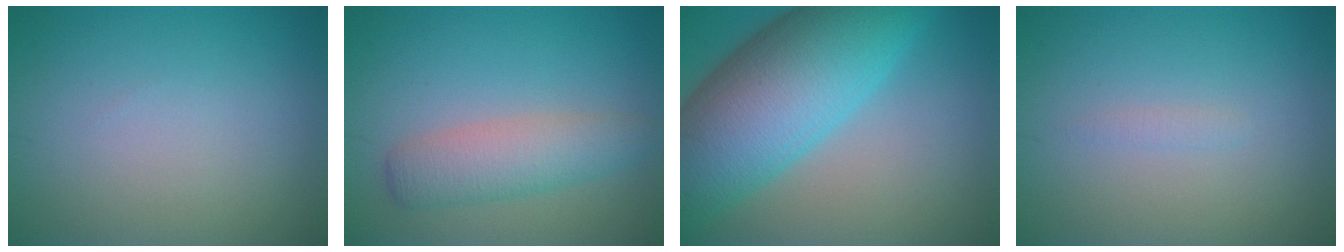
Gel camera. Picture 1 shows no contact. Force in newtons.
{"total": 3.9, "press": 3.9, "slide": 0.2}
{"total": 13.7, "press": 13.7, "slide": 0.3}
{"total": 0.6, "press": 0.6, "slide": 0.1}